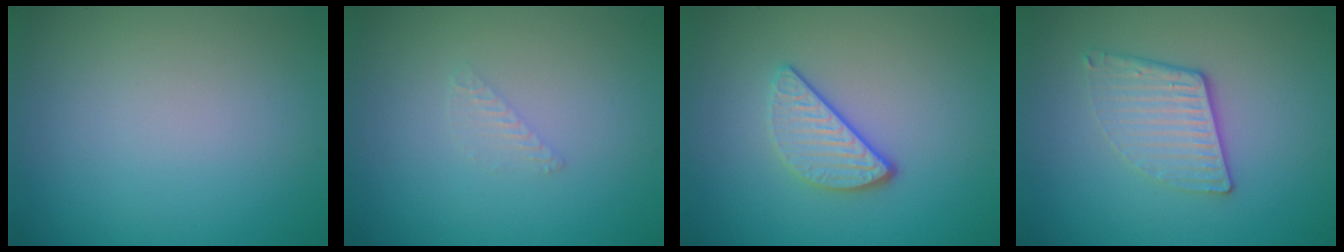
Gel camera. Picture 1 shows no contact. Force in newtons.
{"total": 0.8, "press": 0.8, "slide": 0.0}
{"total": 3.1, "press": 2.5, "slide": 1.8}
{"total": 3.1, "press": 2.6, "slide": 1.6}